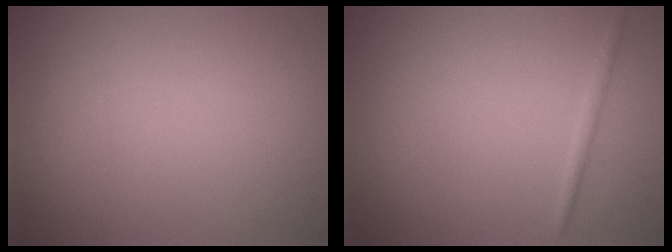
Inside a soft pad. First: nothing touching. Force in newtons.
{"total": 0.9, "press": 0.9, "slide": 0.0}